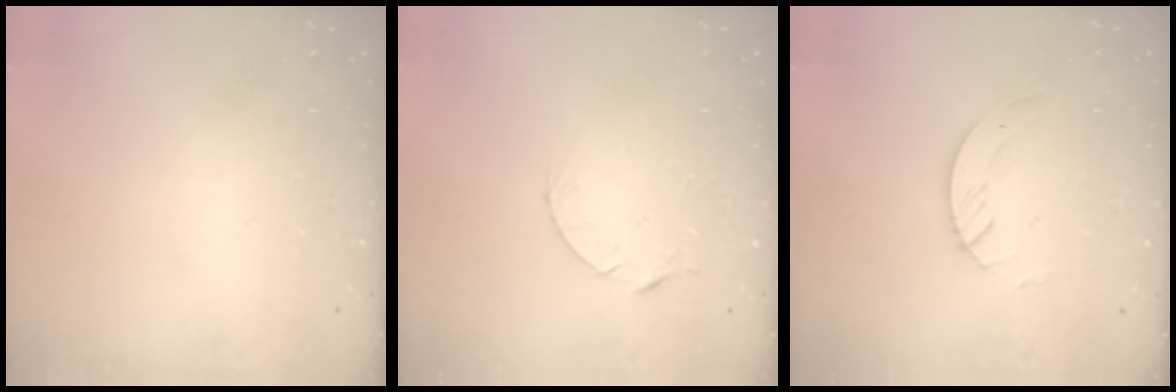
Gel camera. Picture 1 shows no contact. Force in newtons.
{"total": 4.3, "press": 4.2, "slide": 0.4}
{"total": 3.9, "press": 3.9, "slide": 0.4}